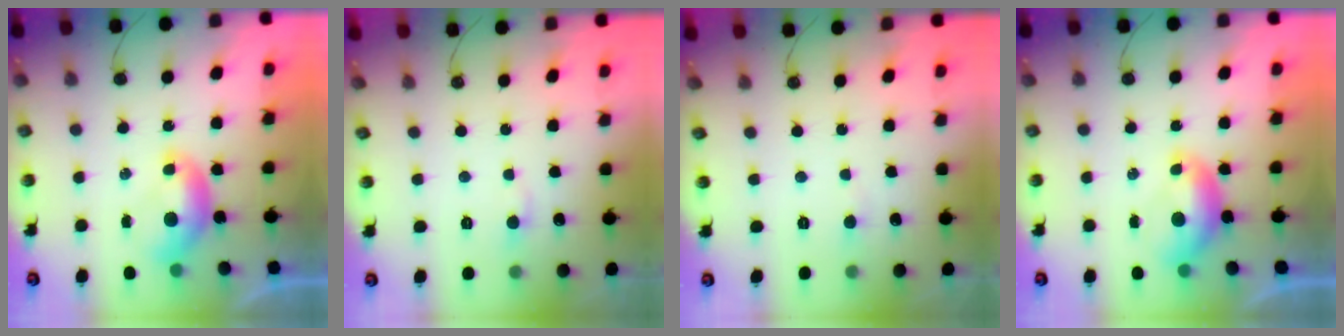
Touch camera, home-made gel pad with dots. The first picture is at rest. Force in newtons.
{"total": 1.3, "press": 1.2, "slide": 0.4}
{"total": 1.0, "press": 0.9, "slide": 0.5}
{"total": 0.6, "press": 0.3, "slide": 0.5}